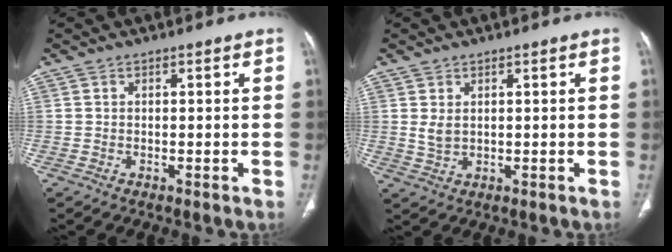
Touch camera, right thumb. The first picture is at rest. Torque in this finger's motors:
{"motor_torque": [-0.05, -0.06, 0.17, 0.19, 0.01]}